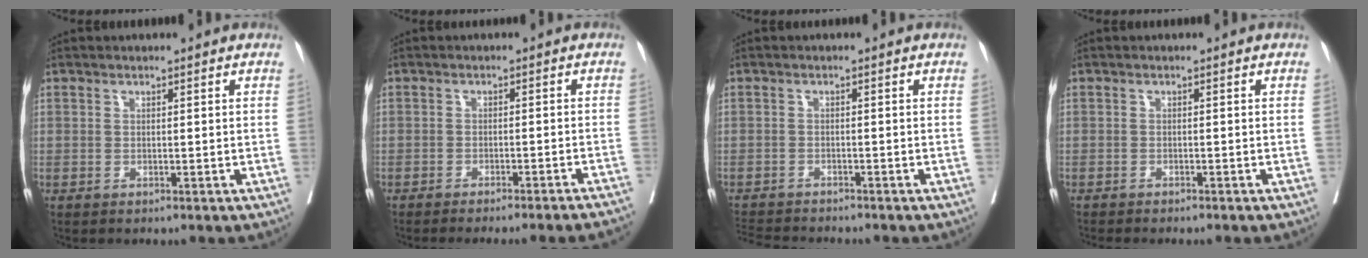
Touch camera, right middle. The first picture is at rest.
{"total": 13.0, "force": [-12.0, -1.1, 4.8], "torque": [-0.043, -0.027, -0.144]}
{"total": 6.6, "force": [-6.3, 0.5, 1.9], "torque": [-0.028, -0.012, -0.101]}
{"total": 4.8, "force": [-4.2, 0.5, 2.3], "torque": [-0.026, -0.007, -0.055]}